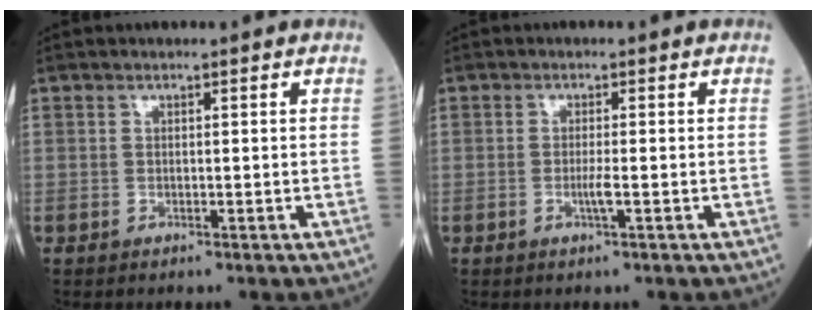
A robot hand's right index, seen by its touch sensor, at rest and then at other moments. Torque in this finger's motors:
{"motor_torque": [0.75, -0.03, 0.34, 0.08]}